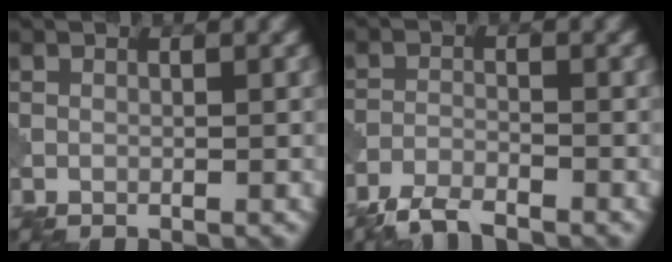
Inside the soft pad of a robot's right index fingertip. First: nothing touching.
{"total": 3.7, "force": [-3.4, 0.6, 1.3], "torque": [-0.028, -0.006, -0.074]}